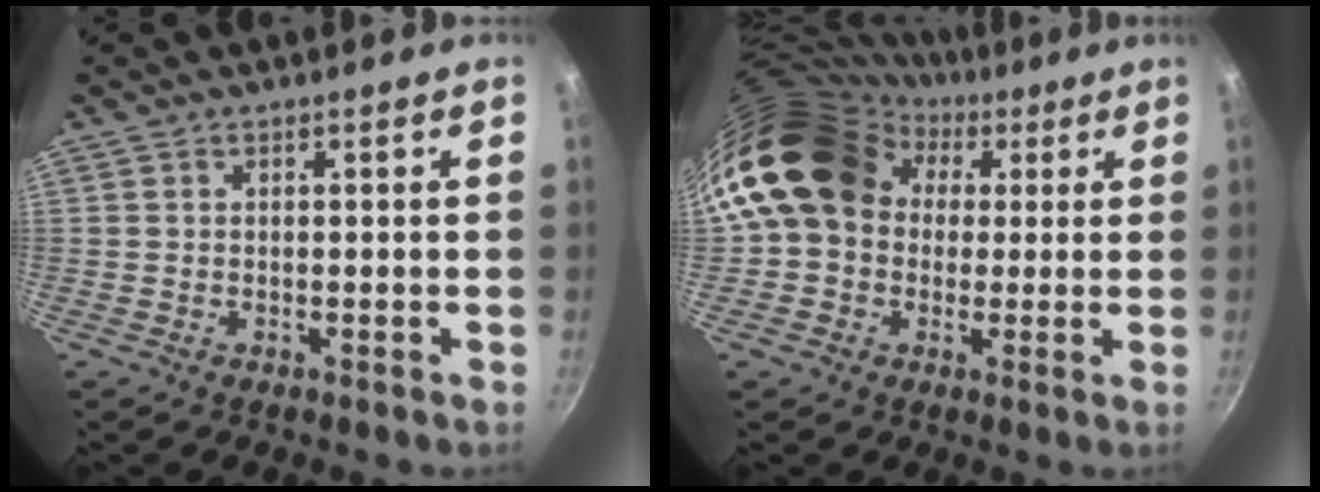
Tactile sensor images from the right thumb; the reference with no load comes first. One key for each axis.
{"total": 18.2, "fx": 2.9, "fy": 15.2, "fz": 9.6, "tx": -0.146, "ty": 0.050, "tz": 0.038}